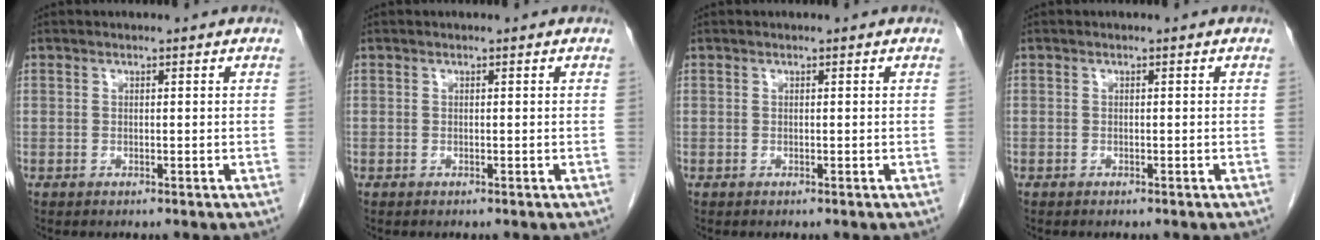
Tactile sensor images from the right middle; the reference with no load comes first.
{"total": 0.0}
{"total": 0.0}
{"total": 0.0}